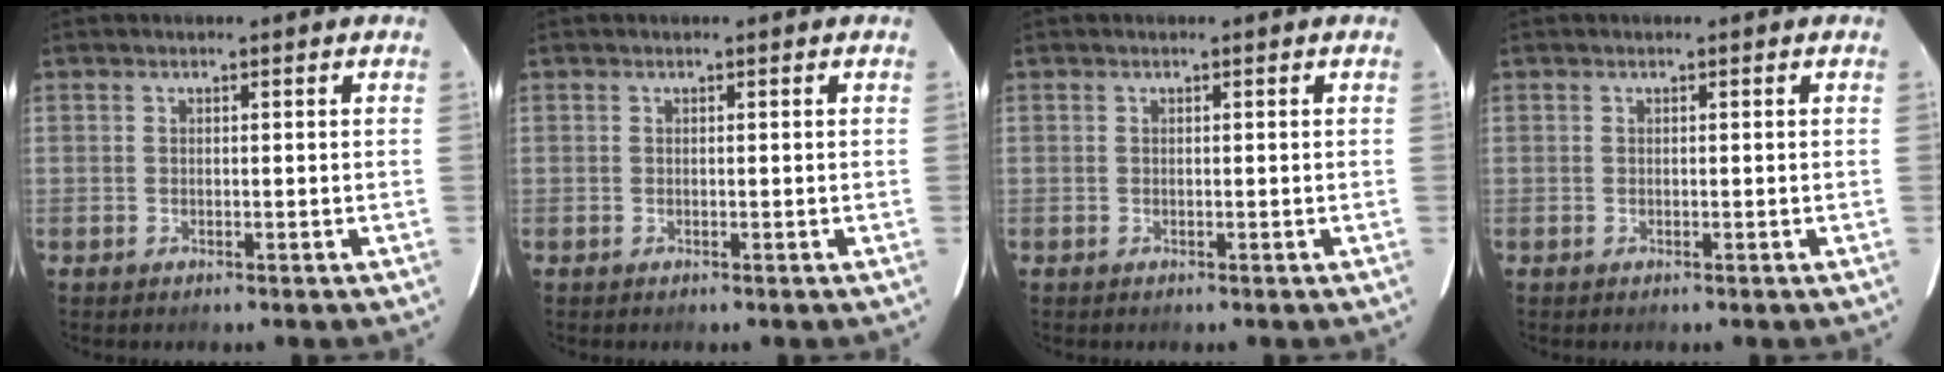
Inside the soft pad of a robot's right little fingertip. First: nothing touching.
{"total": 0.0}
{"total": 0.0}
{"total": 0.0}